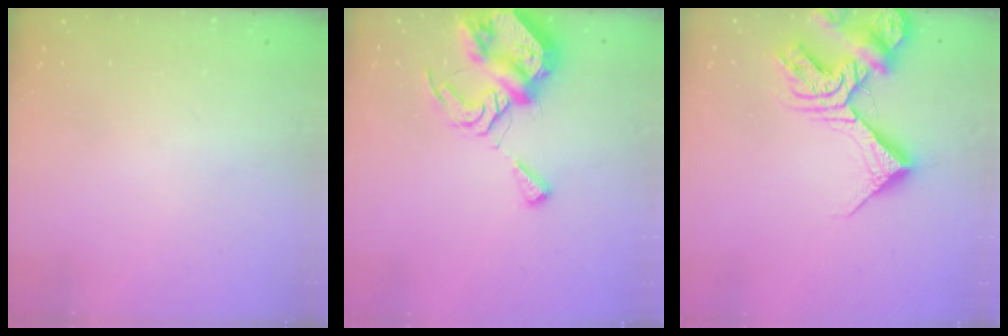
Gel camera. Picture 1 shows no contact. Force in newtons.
{"total": 10.3, "press": 10.2, "slide": 1.1}
{"total": 13.8, "press": 13.7, "slide": 1.8}